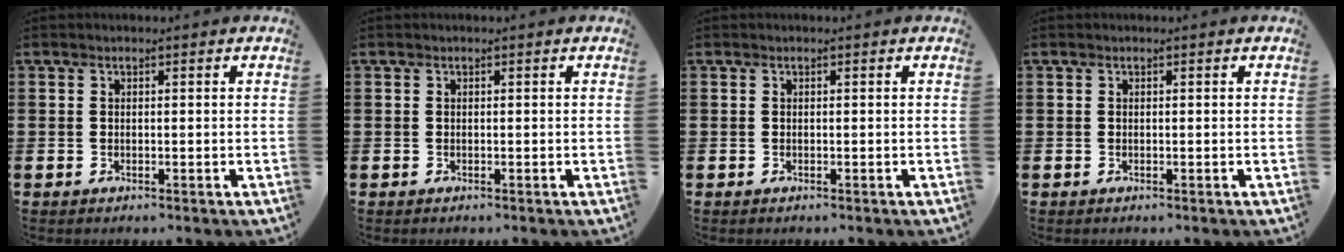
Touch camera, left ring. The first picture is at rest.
{"total": 0.0}
{"total": 0.0}
{"total": 0.0}